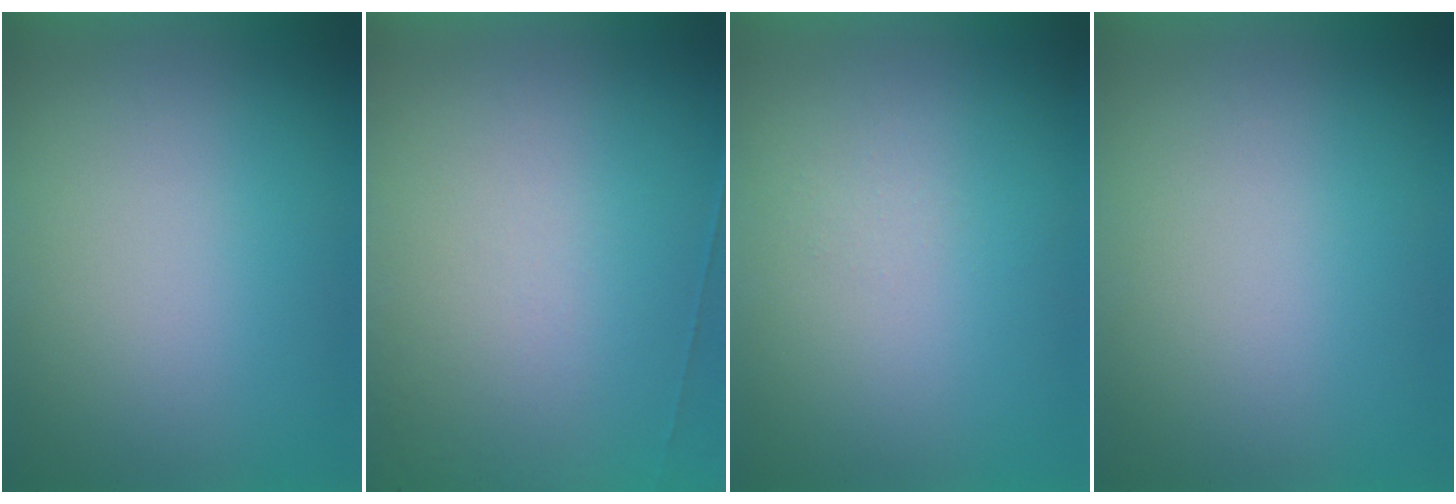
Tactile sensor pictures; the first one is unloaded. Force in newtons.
{"total": 6.6}
{"total": 1.2}
{"total": 0.0}